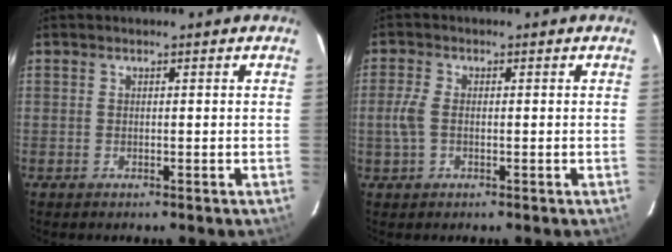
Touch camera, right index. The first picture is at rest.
{"total": 3.6, "force": [-0.4, 2.0, 3.0], "torque": [-0.075, 0.002, -0.007]}